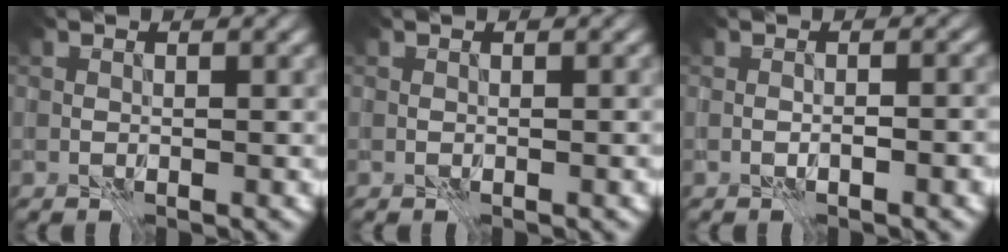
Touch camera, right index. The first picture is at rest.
{"total": 0.0}
{"total": 1.9, "force": [-0.8, 0.5, 1.6], "torque": [-0.027, 0.006, -0.013]}